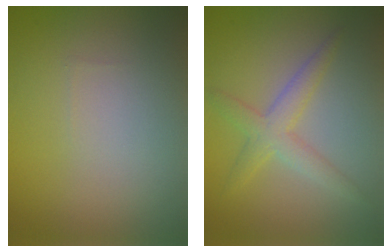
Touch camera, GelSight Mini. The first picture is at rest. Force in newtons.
{"total": 2.9, "press": 2.9, "slide": 0.1}